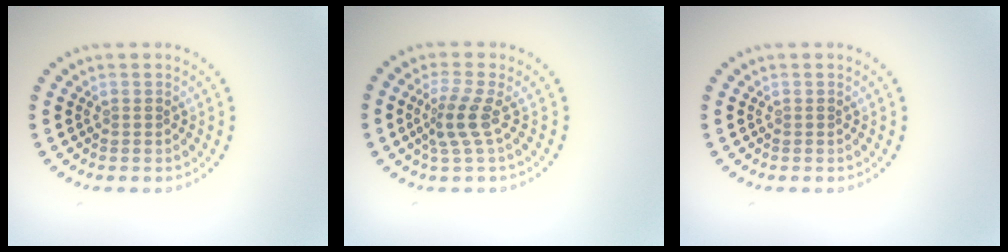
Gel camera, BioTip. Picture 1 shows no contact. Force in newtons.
{"total": 2.6, "press": 1.9, "slide": 1.8}
{"total": 0.0}